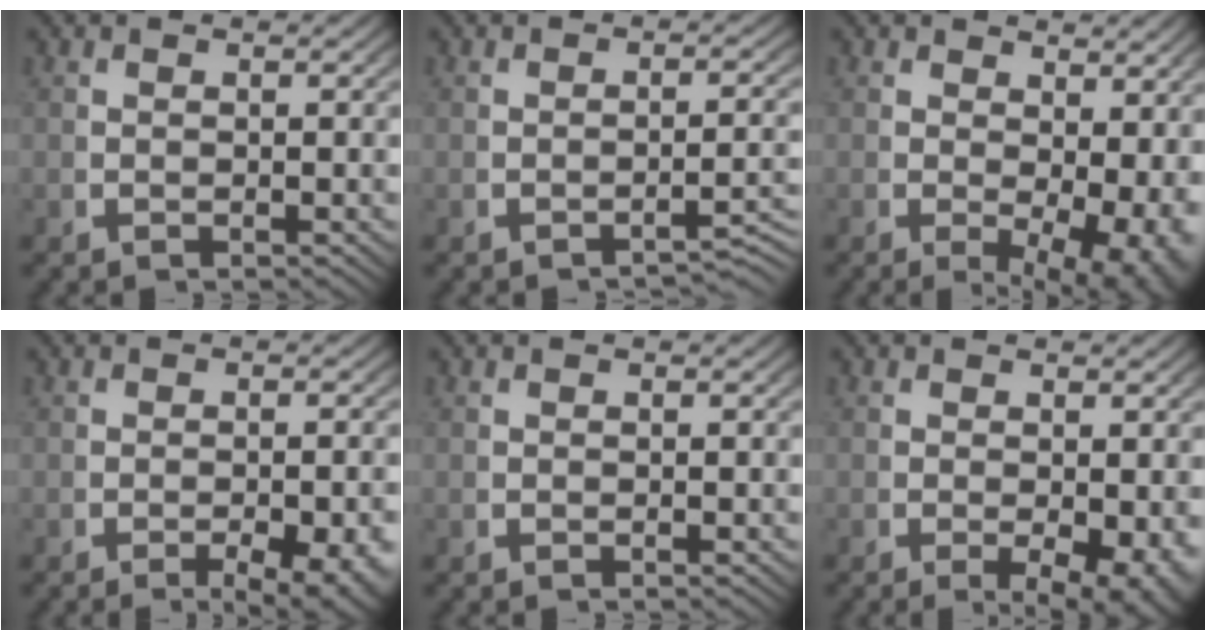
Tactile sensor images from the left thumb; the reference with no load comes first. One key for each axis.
{"total": 2.8, "fx": -2.2, "fy": 0.5, "fz": 1.7, "tx": -0.024, "ty": 0.002, "tz": -0.033}
{"total": 6.0, "fx": -0.2, "fy": 3.6, "fz": 4.8, "tx": -0.070, "ty": -0.029, "tz": 0.010}
{"total": 5.0, "fx": -2.6, "fy": 1.9, "fz": 3.9, "tx": -0.055, "ty": -0.017, "tz": -0.033}
{"total": 0.0}
{"total": 4.3, "fx": -1.2, "fy": 2.0, "fz": 3.6, "tx": -0.057, "ty": -0.025, "tz": -0.008}